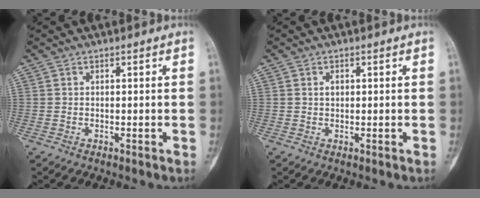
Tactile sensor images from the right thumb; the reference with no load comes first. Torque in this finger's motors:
{"motor_torque": [0.68, 0.22, 0.18, 0.00, 0.03]}